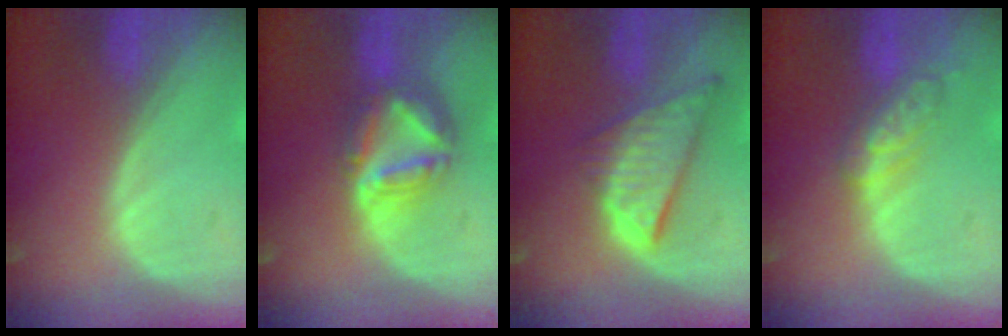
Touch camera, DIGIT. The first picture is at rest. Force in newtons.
{"total": 7.9, "press": 6.7, "slide": 4.2}
{"total": 8.6, "press": 7.3, "slide": 4.5}
{"total": 5.2, "press": 5.1, "slide": 1.0}